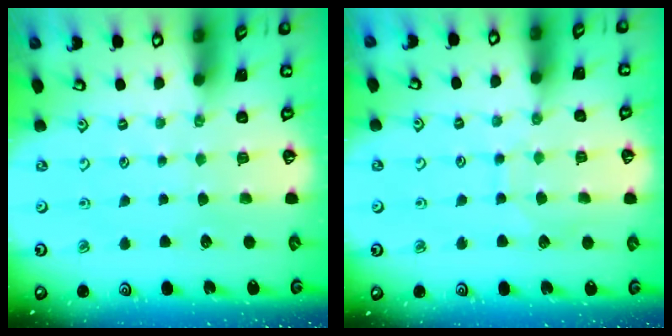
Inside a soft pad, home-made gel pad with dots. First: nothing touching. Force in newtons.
{"total": 5.8, "press": 5.8, "slide": 0.4}